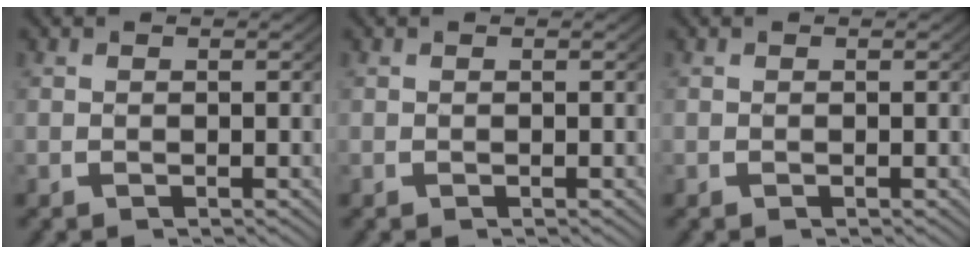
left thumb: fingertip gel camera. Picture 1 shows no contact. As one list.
[{"total": 0.0}, {"total": 0.0}]